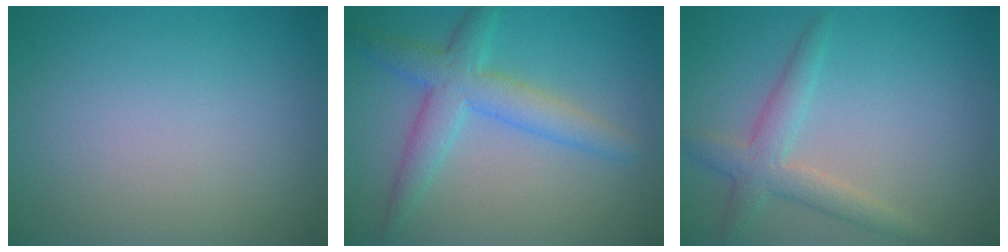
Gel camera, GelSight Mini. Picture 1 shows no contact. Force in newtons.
{"total": 4.4, "press": 4.4, "slide": 0.1}
{"total": 3.1, "press": 3.1, "slide": 0.1}